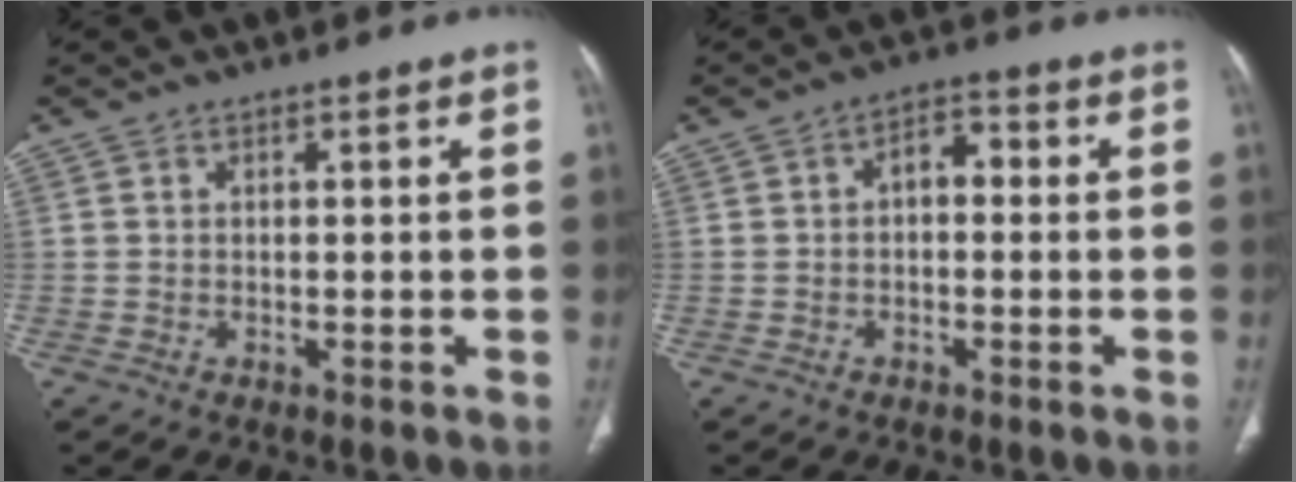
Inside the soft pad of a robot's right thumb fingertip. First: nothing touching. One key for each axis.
{"total": 4.2, "fx": 0.0, "fy": 2.6, "fz": 3.3, "tx": -0.040, "ty": 0.018, "tz": -0.011}